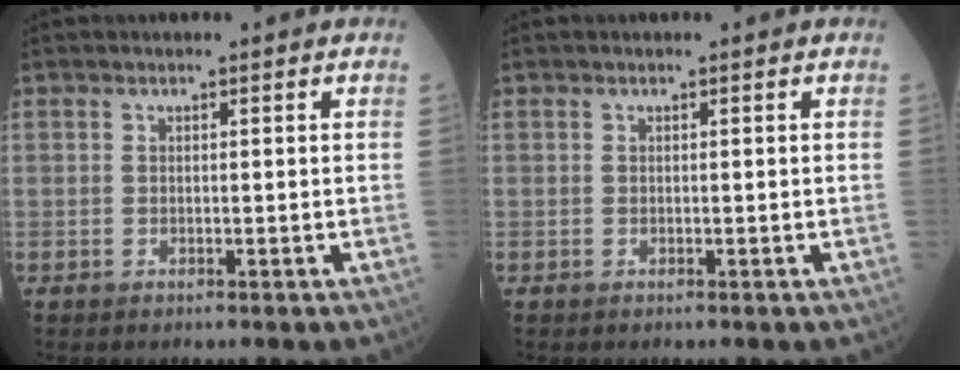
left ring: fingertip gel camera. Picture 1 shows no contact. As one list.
[{"total": 0.0}]